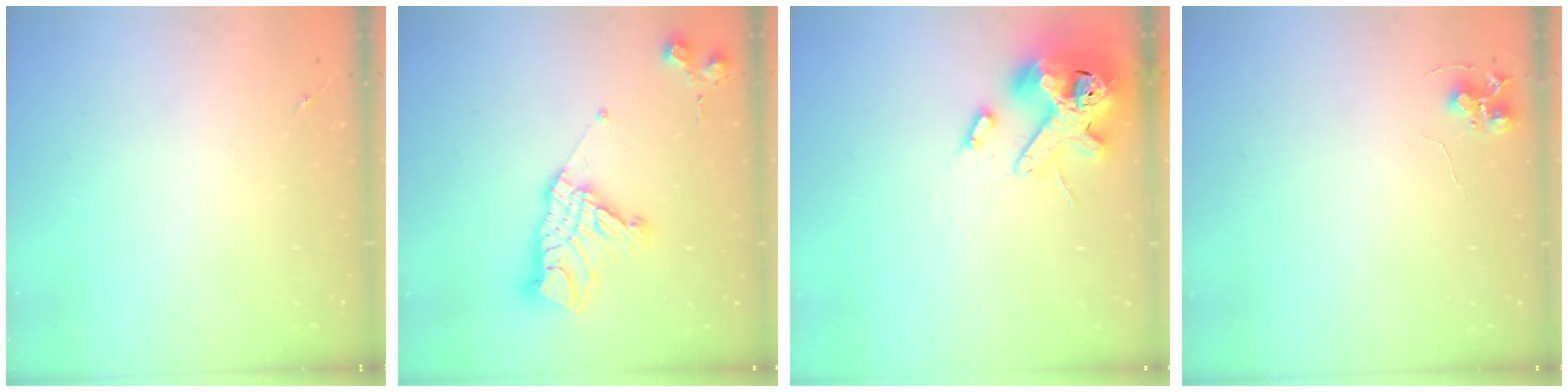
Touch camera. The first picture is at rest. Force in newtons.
{"total": 15.8, "press": 15.8, "slide": 1.3}
{"total": 14.2, "press": 14.0, "slide": 2.3}
{"total": 6.9, "press": 6.9, "slide": 0.7}